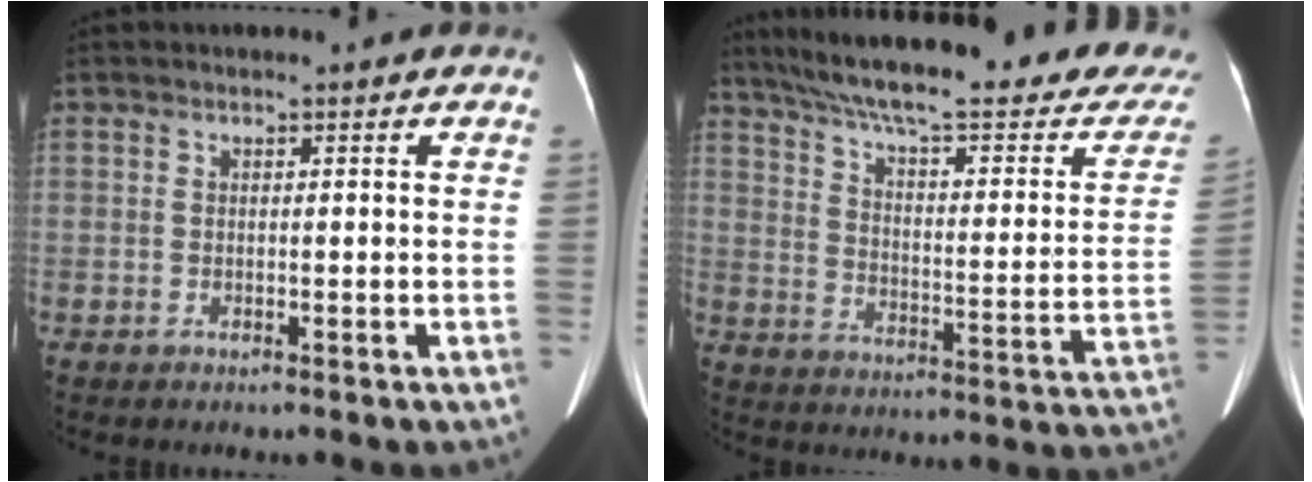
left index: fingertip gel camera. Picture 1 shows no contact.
{"total": 32.8, "force": [28.2, 4.4, 16.2], "torque": [-0.256, -0.064, 0.360]}